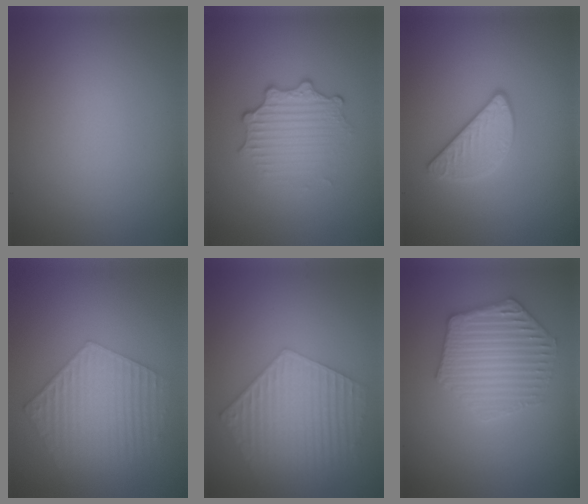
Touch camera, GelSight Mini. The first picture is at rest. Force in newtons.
{"total": 3.3, "press": 2.5, "slide": 2.2}
{"total": 2.8, "press": 2.7, "slide": 0.9}
{"total": 5.9, "press": 4.5, "slide": 3.8}
{"total": 6.1, "press": 4.7, "slide": 3.9}
{"total": 4.1, "press": 3.9, "slide": 1.0}